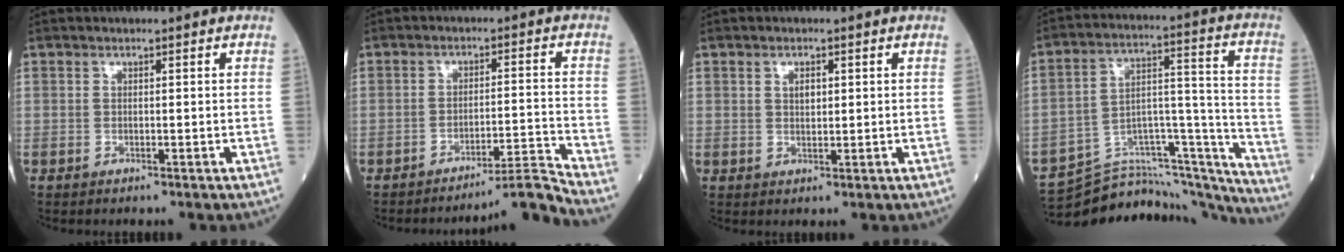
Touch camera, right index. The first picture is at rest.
{"total": 7.2, "force": [-6.2, -3.7, 0.1], "torque": [0.007, 0.012, -0.101]}
{"total": 1.9, "force": [0.8, 1.0, 1.5], "torque": [-0.025, 0.002, 0.015]}
{"total": 23.5, "force": [-22.9, 3.2, 4.1], "torque": [-0.039, 0.059, -0.332]}